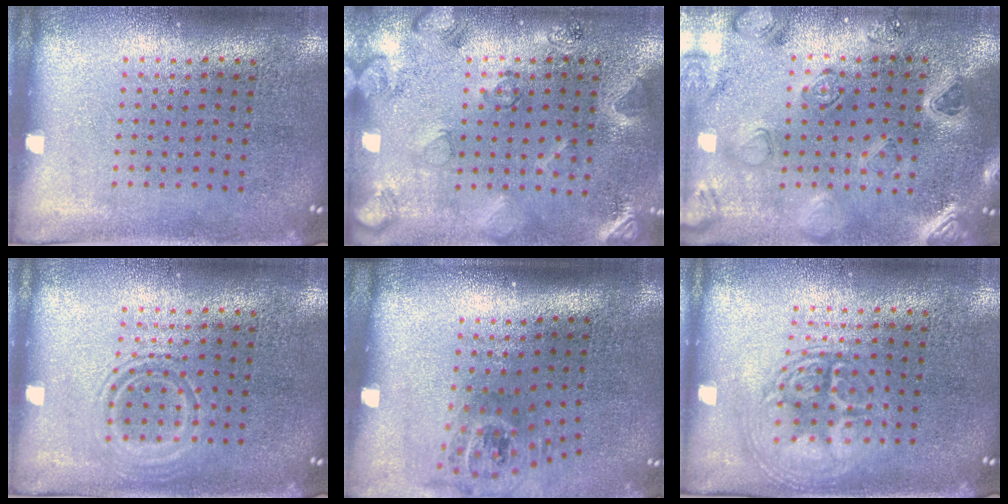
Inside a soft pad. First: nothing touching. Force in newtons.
{"total": 2.1, "press": 2.0, "slide": 0.7}
{"total": 2.3, "press": 2.3, "slide": 0.1}
{"total": 1.0, "press": 1.0, "slide": 0.2}
{"total": 1.8, "press": 1.3, "slide": 1.3}
{"total": 2.6, "press": 2.6, "slide": 0.2}